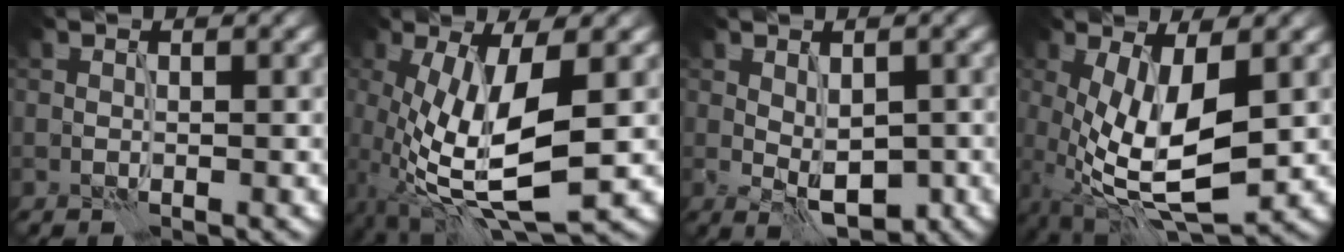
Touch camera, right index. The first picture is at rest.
{"total": 10.6, "force": [-2.6, 3.5, 9.6], "torque": [-0.202, -0.024, -0.044]}
{"total": 3.8, "force": [-0.8, 1.8, 3.2], "torque": [-0.050, -0.003, -0.009]}
{"total": 9.8, "force": [-1.2, 3.9, 9.0], "torque": [-0.180, -0.014, -0.020]}